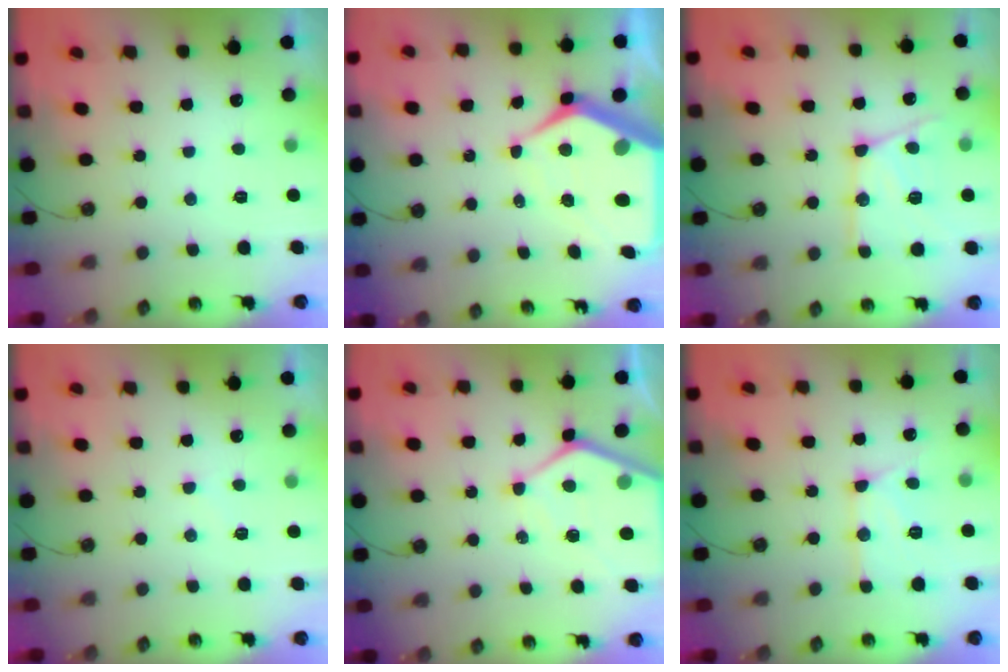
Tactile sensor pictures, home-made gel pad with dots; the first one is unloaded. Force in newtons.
{"total": 15.8, "press": 15.7, "slide": 1.7}
{"total": 17.5, "press": 17.3, "slide": 2.1}
{"total": 4.1, "press": 4.0, "slide": 0.5}
{"total": 9.9, "press": 9.9, "slide": 1.0}
{"total": 13.2, "press": 13.1, "slide": 1.3}